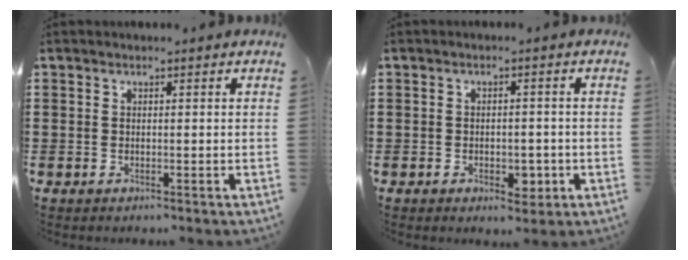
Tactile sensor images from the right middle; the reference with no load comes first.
{"total": 3.3, "force": [-1.7, 1.9, 2.1], "torque": [-0.027, 0.001, -0.033]}